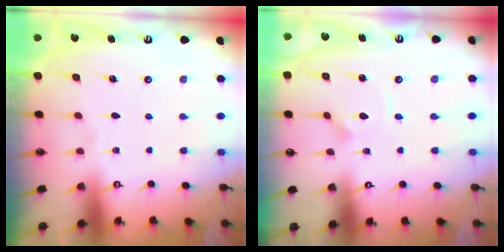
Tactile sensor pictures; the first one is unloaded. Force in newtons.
{"total": 2.7, "press": 2.7, "slide": 0.1}